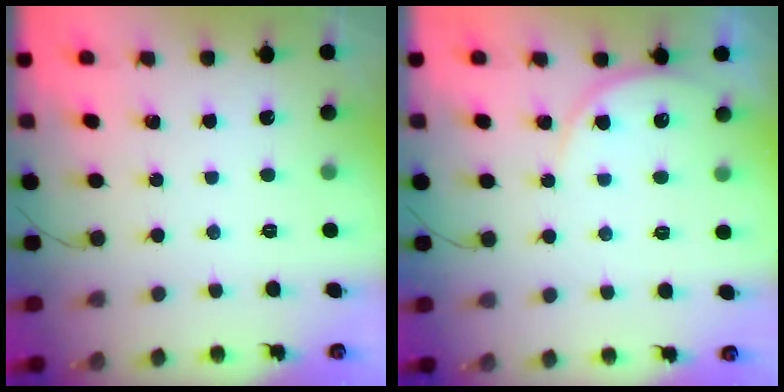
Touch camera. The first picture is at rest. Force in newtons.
{"total": 5.6, "press": 5.6, "slide": 0.4}